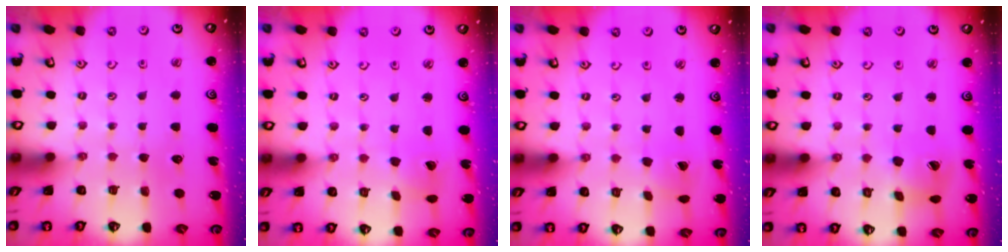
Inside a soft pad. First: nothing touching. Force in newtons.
{"total": 2.5, "press": 2.5, "slide": 0.4}
{"total": 1.2, "press": 1.1, "slide": 0.4}
{"total": 6.4, "press": 6.3, "slide": 0.8}